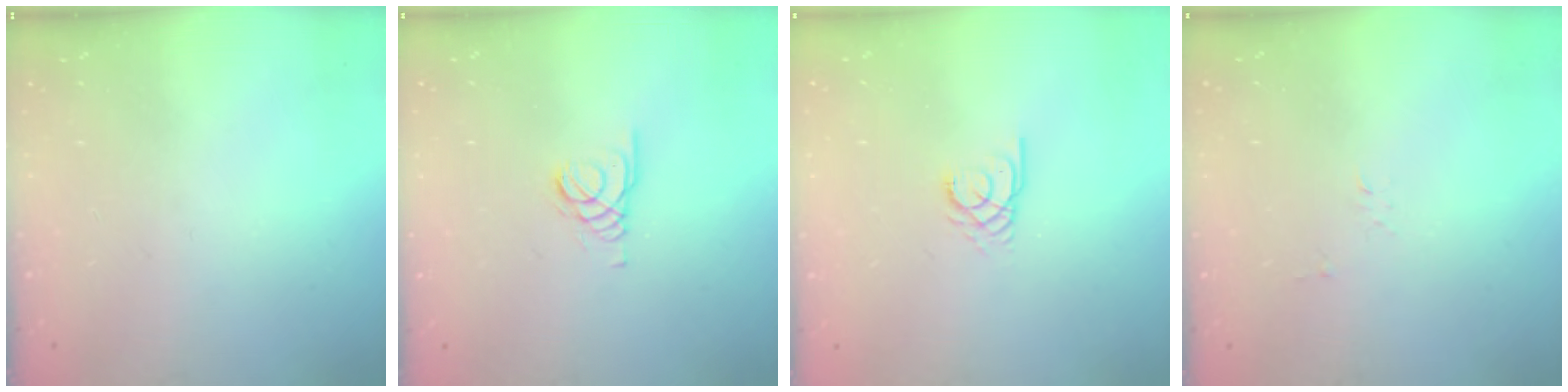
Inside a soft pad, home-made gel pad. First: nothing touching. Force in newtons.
{"total": 1.5, "press": 1.4, "slide": 0.1}
{"total": 2.4, "press": 2.4, "slide": 0.3}
{"total": 2.7, "press": 2.7, "slide": 0.3}